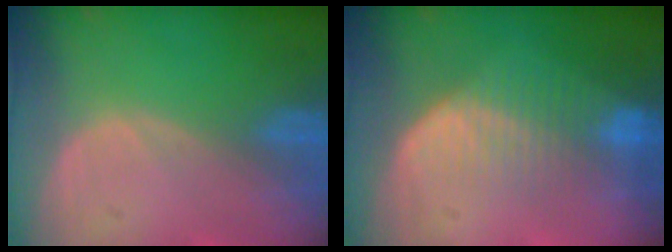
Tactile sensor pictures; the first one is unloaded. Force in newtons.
{"total": 7.8, "press": 6.9, "slide": 3.7}